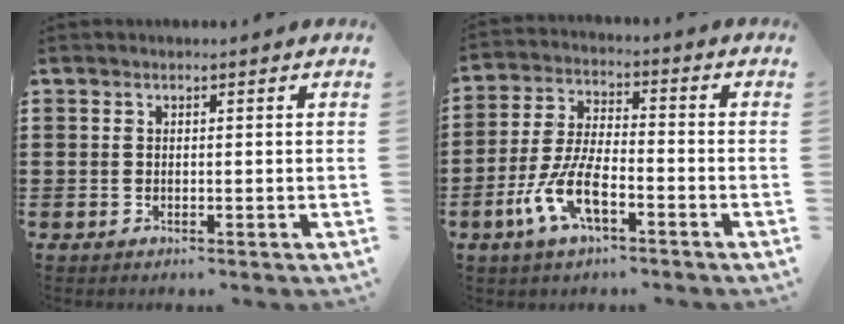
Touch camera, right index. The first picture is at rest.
{"total": 8.4, "force": [-4.1, 2.9, 6.8], "torque": [-0.166, -0.010, -0.083]}